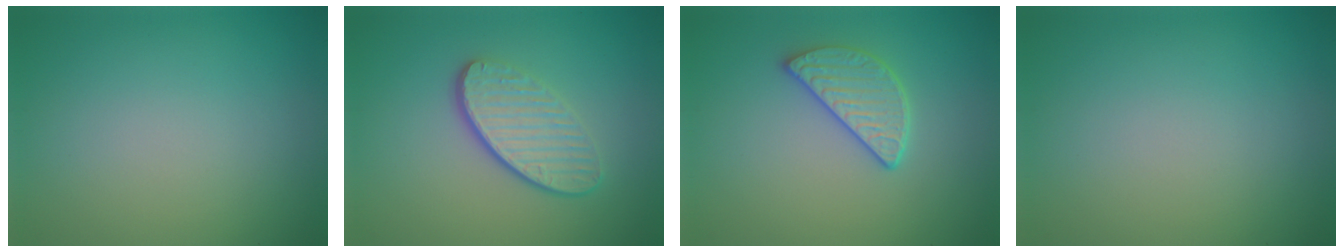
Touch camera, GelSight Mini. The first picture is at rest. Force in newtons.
{"total": 4.2, "press": 3.1, "slide": 2.8}
{"total": 2.9, "press": 2.6, "slide": 1.1}
{"total": 0.0}